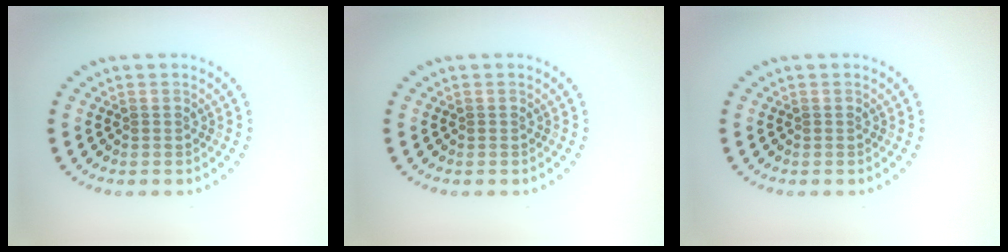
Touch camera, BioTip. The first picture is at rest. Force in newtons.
{"total": 0.0}
{"total": 0.0}